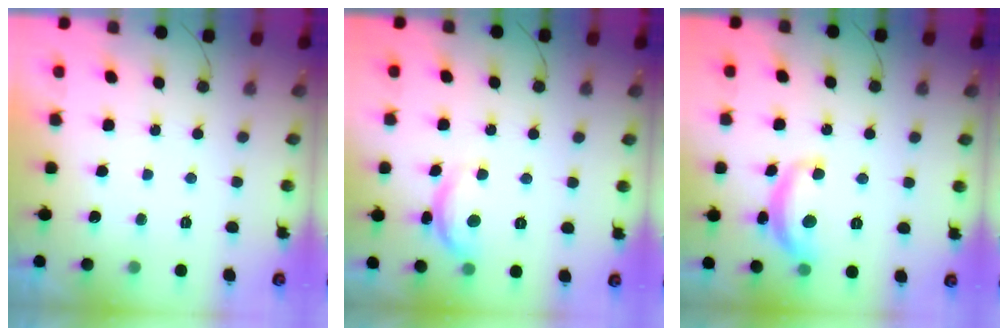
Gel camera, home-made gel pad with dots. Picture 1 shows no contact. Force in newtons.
{"total": 10.3, "press": 10.3, "slide": 0.5}
{"total": 12.6, "press": 12.6, "slide": 0.9}